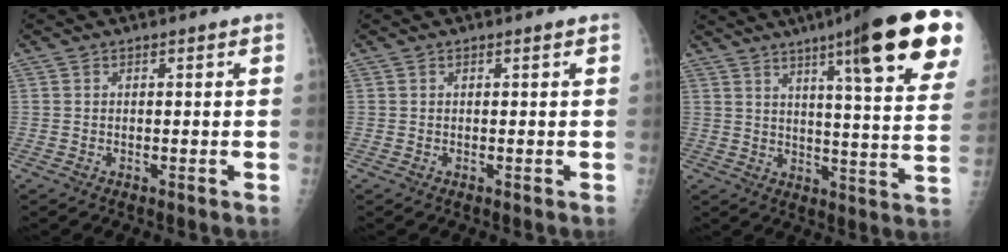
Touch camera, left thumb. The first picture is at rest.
{"total": 0.0}
{"total": 23.3, "force": [12.7, 3.3, 19.2], "torque": [-0.248, -0.042, 0.168]}